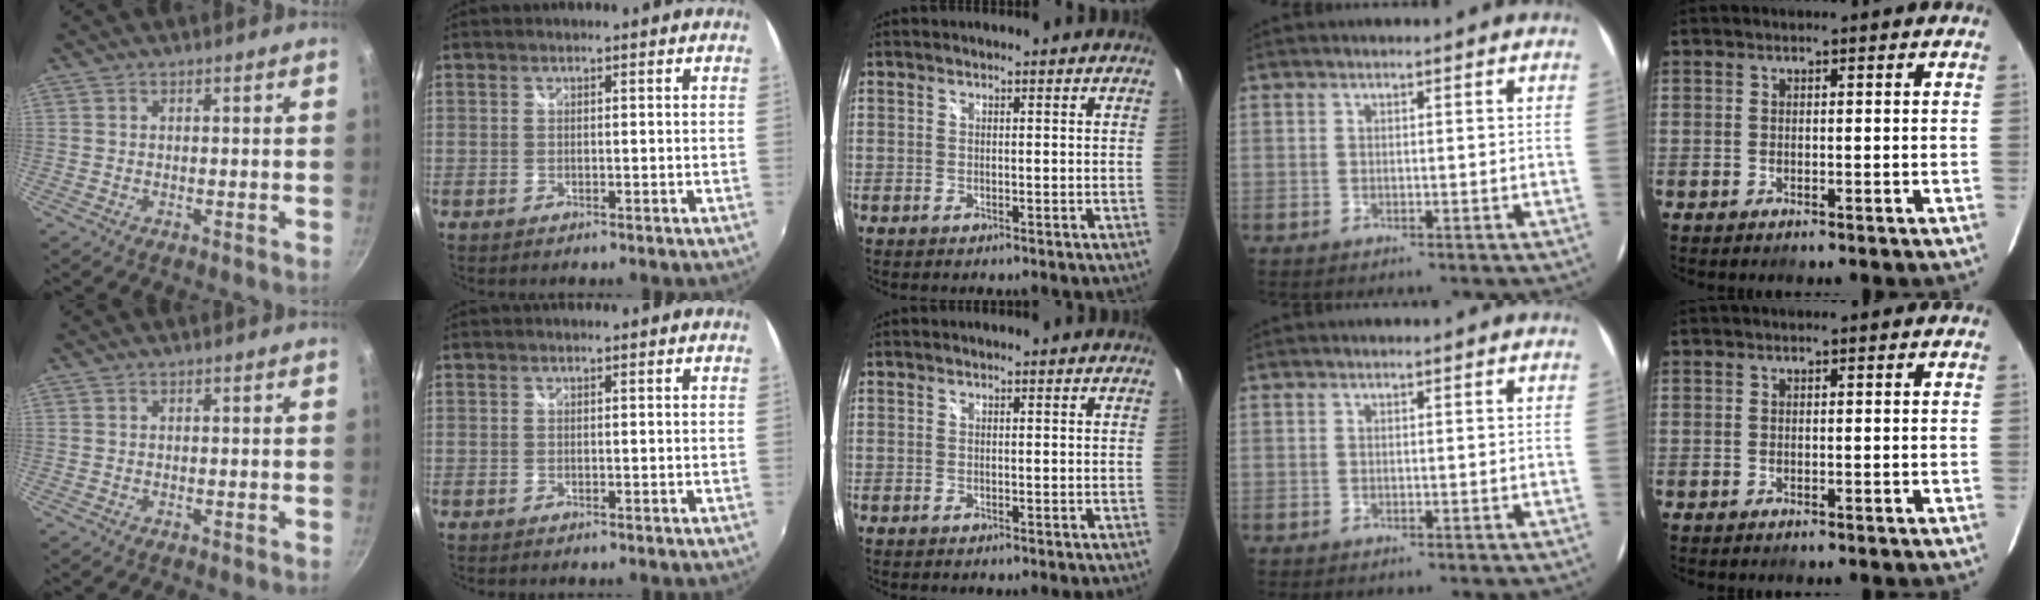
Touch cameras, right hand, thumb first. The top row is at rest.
{}